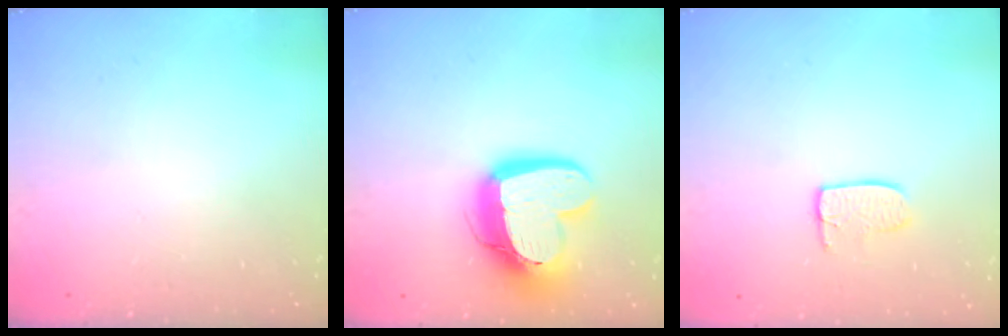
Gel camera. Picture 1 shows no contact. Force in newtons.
{"total": 18.9, "press": 18.8, "slide": 1.6}
{"total": 5.9, "press": 5.9, "slide": 0.4}